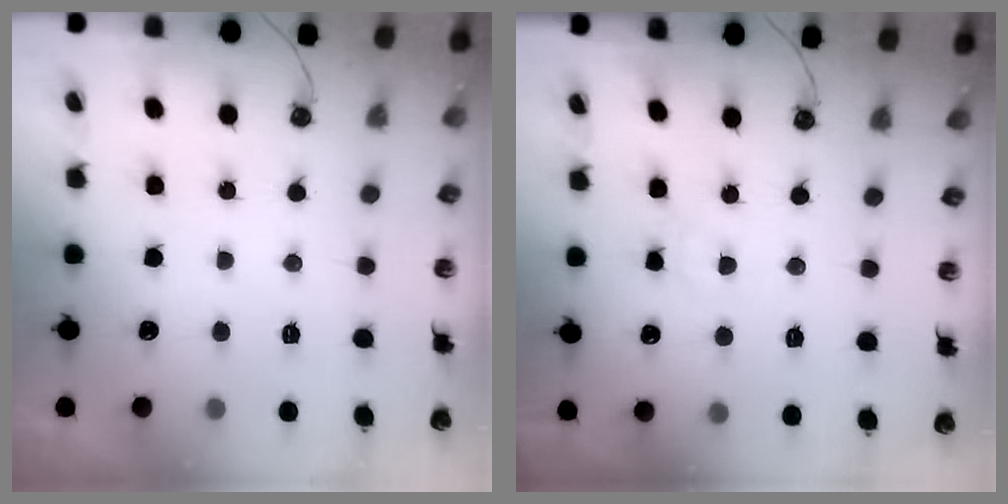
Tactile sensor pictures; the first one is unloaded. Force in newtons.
{"total": 5.9, "press": 5.9, "slide": 0.4}